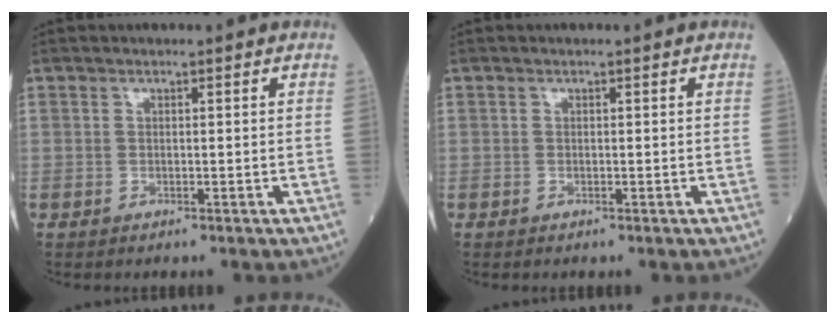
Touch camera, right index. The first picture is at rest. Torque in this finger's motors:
{"motor_torque": [0.00, -0.06, 0.01, -0.01]}